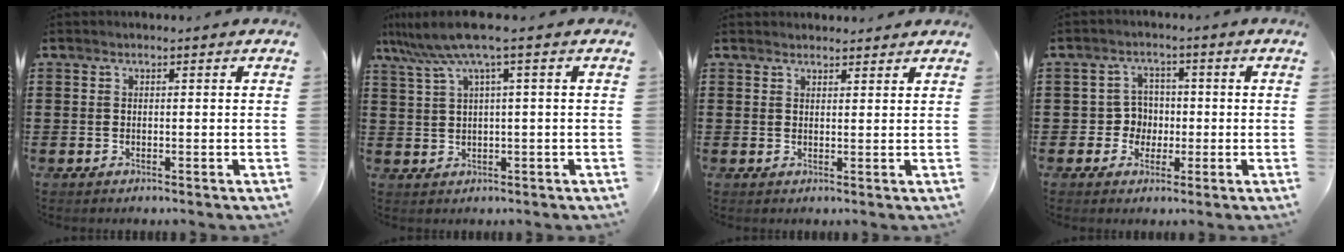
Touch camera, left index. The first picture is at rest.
{"total": 5.8, "force": [2.1, -0.4, 5.4], "torque": [-0.124, -0.019, 0.030]}
{"total": 1.6, "force": [1.6, 0.3, -0.1], "torque": [-0.002, 0.001, 0.031]}
{"total": 4.0, "force": [-0.7, 3.7, 1.2], "torque": [-0.038, 0.008, -0.016]}